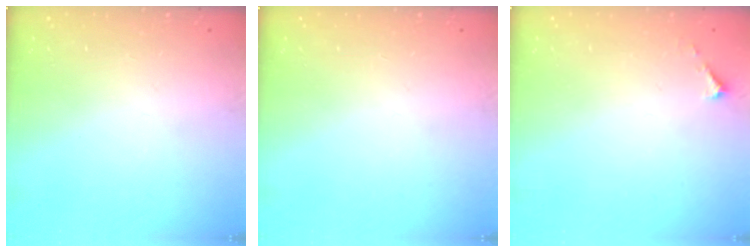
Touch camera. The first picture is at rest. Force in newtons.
{"total": 0.0}
{"total": 2.1, "press": 2.1, "slide": 0.2}